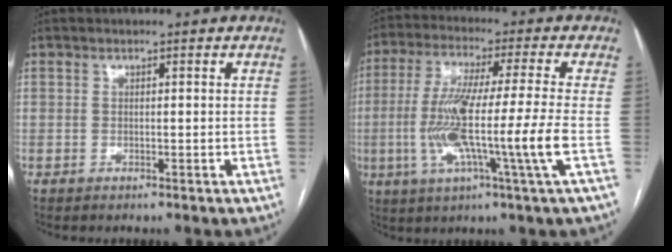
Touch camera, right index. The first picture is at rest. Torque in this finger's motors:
{"motor_torque": [1.94, -0.20, 1.05, 0.21]}